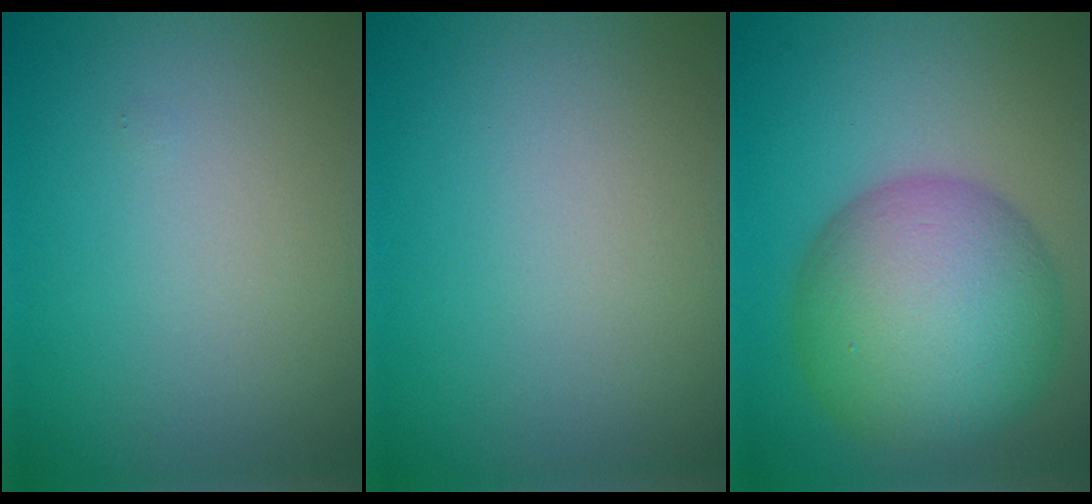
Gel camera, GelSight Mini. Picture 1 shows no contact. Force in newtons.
{"total": 0.0}
{"total": 11.6, "press": 11.6, "slide": 0.3}